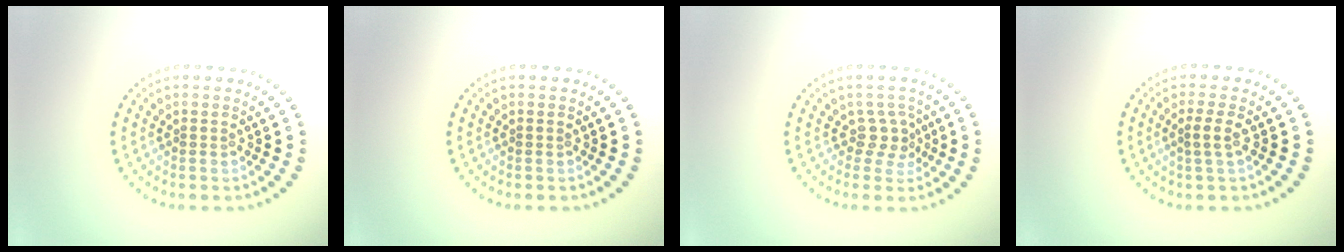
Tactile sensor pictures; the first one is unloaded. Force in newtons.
{"total": 0.0}
{"total": 2.1, "press": 1.5, "slide": 1.5}
{"total": 1.7, "press": 1.3, "slide": 1.0}